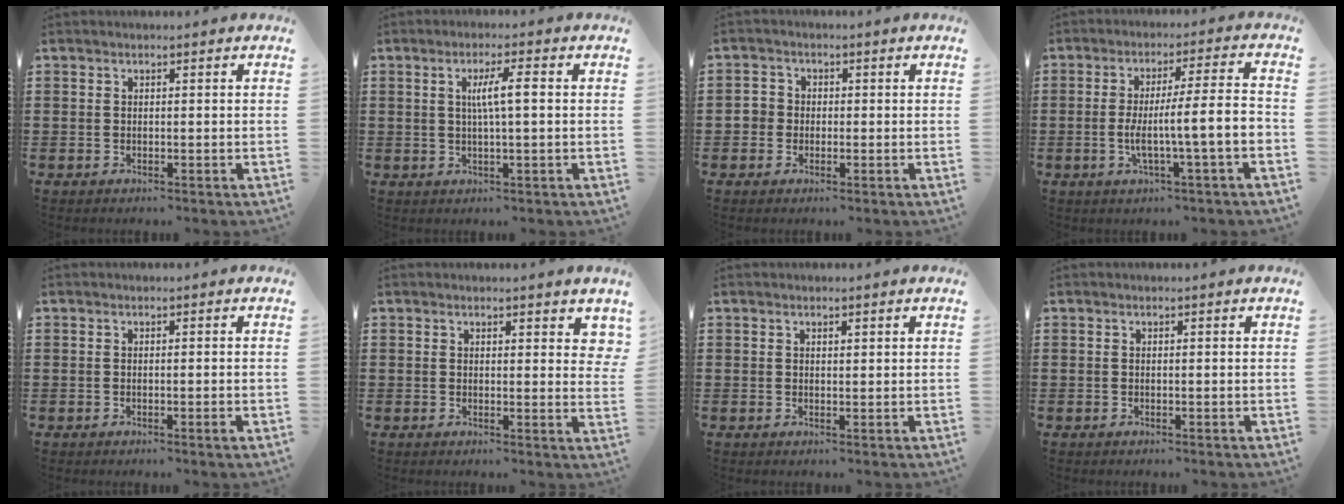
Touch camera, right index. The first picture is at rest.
{"total": 4.3, "force": [0.5, 0.3, 4.2], "torque": [-0.079, 0.002, 0.004]}
{"total": 2.3, "force": [-0.5, 2.1, 0.8], "torque": [-0.022, 0.008, -0.012]}
{"total": 8.5, "force": [-2.0, 0.3, 8.2], "torque": [-0.134, -0.006, -0.042]}
{"total": 1.2, "force": [-0.3, -0.1, 1.1], "torque": [-0.017, -0.006, -0.005]}
{"total": 1.8, "force": [1.5, 0.8, 0.5], "torque": [0.001, 0.000, 0.026]}
{"total": 0.6, "force": [0.5, 0.3, 0.3], "torque": [-0.006, 0.002, 0.009]}
{"total": 0.0}